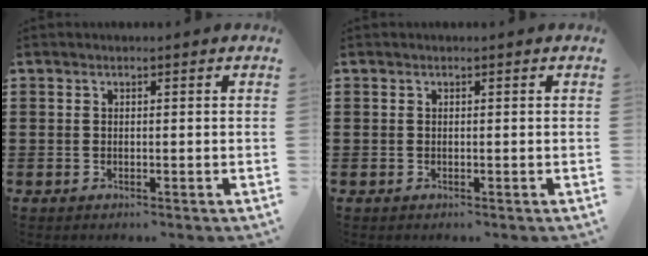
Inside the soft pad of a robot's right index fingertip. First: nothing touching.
{"total": 0.0}